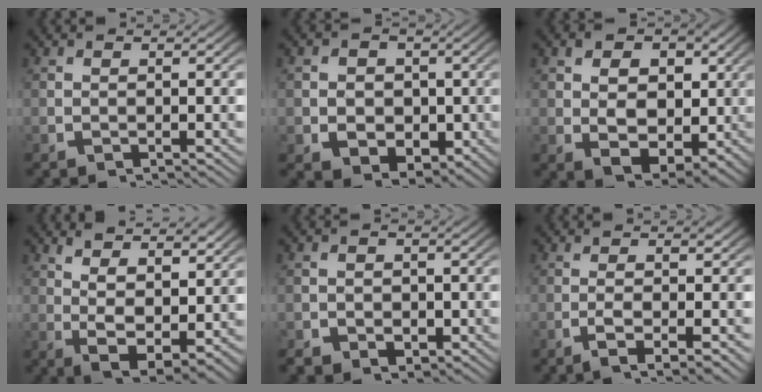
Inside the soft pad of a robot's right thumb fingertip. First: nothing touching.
{"total": 6.7, "force": [-0.3, 5.4, 4.0], "torque": [-0.073, -0.034, 0.007]}
{"total": 8.9, "force": [1.2, 6.6, 5.9], "torque": [-0.109, -0.040, 0.028]}
{"total": 6.4, "force": [0.5, 3.9, 5.1], "torque": [-0.103, -0.030, 0.025]}
{"total": 3.5, "force": [-1.1, 2.9, 1.6], "torque": [-0.022, -0.017, -0.014]}
{"total": 3.9, "force": [-1.3, 0.9, 3.5], "torque": [-0.069, -0.009, -0.018]}